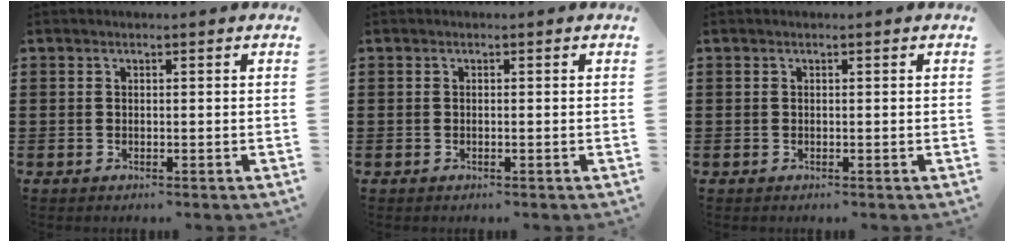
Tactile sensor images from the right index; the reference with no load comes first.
{"total": 0.0}
{"total": 0.0}